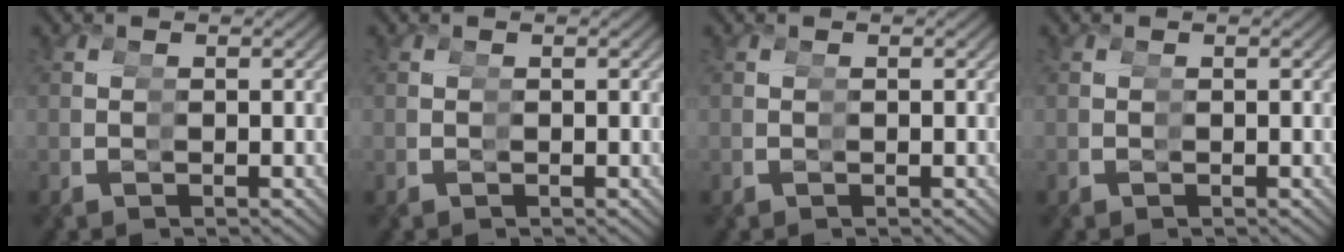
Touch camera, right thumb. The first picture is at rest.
{"total": 0.0}
{"total": 0.0}
{"total": 0.0}